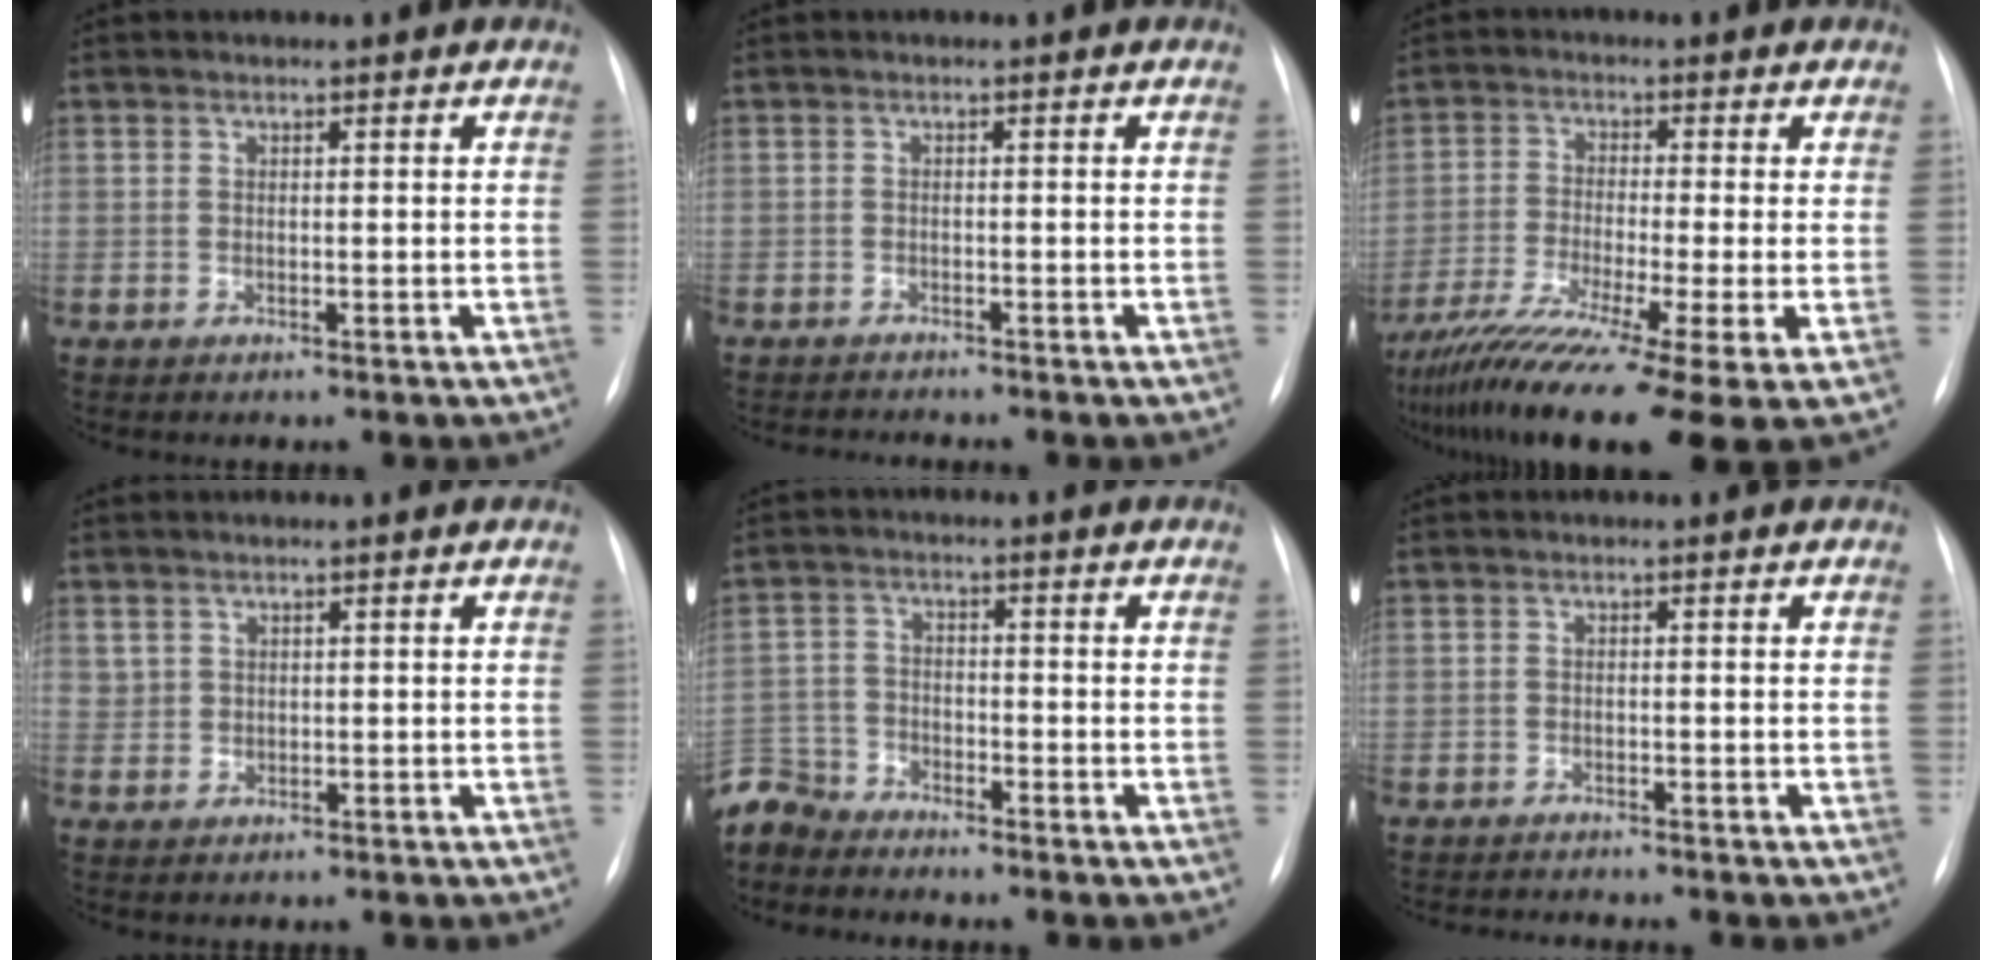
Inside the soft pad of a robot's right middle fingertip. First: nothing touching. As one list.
[{"total": 3.2, "force": [-3.1, -0.2, 0.7], "torque": [-0.007, -0.010, -0.048]}, {"total": 14.4, "force": [-8.9, -0.5, 11.3], "torque": [-0.188, -0.044, -0.150]}, {"total": 1.3, "force": [0.8, 1.0, 0.1], "torque": [0.009, 0.001, 0.012]}, {"total": 6.1, "force": [-5.8, 1.7, -0.6], "torque": [0.013, -0.002, -0.124]}, {"total": 3.5, "force": [-3.4, 0.0, 0.7], "torque": [-0.007, -0.010, -0.051]}]